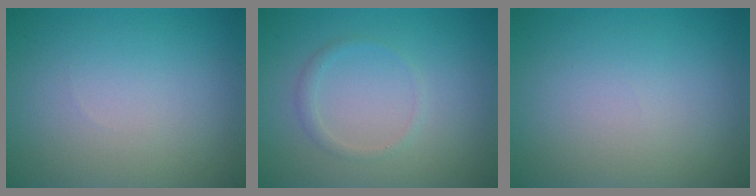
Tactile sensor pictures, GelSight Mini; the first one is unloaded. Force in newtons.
{"total": 1.1, "press": 1.0, "slide": 0.1}
{"total": 0.0}